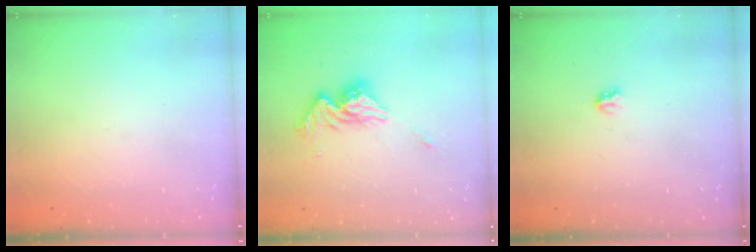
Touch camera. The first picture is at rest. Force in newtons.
{"total": 13.6, "press": 13.6, "slide": 1.4}
{"total": 2.2, "press": 2.2, "slide": 0.2}